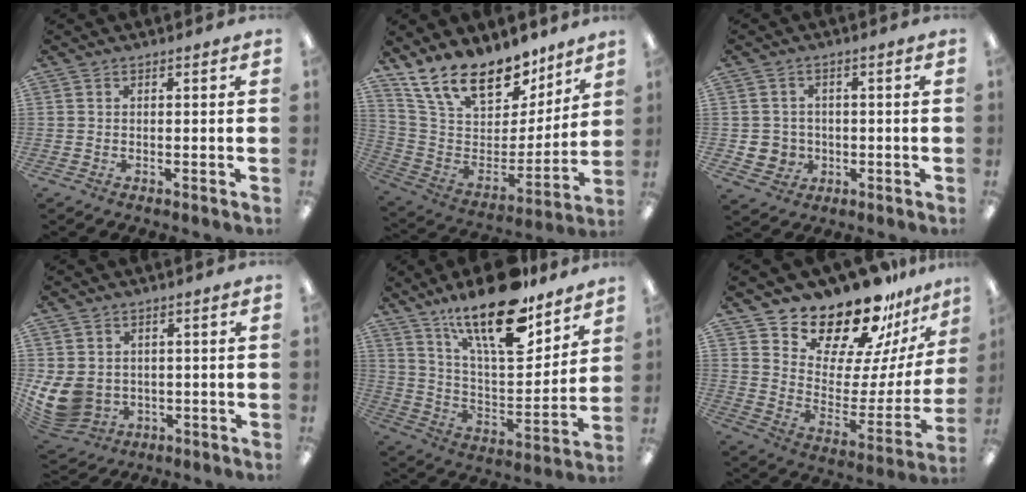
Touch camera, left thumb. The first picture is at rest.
{"total": 19.3, "force": [15.0, 8.6, 8.7], "torque": [-0.165, -0.111, 0.275]}
{"total": 4.6, "force": [-0.7, 4.5, 0.6], "torque": [-0.010, 0.009, -0.009]}
{"total": 9.4, "force": [0.0, 8.2, 4.6], "torque": [-0.110, -0.004, 0.004]}
{"total": 22.3, "force": [15.6, 7.8, 13.9], "torque": [-0.234, -0.098, 0.266]}
{"total": 20.3, "force": [18.3, 6.3, 6.3], "torque": [-0.110, -0.146, 0.315]}